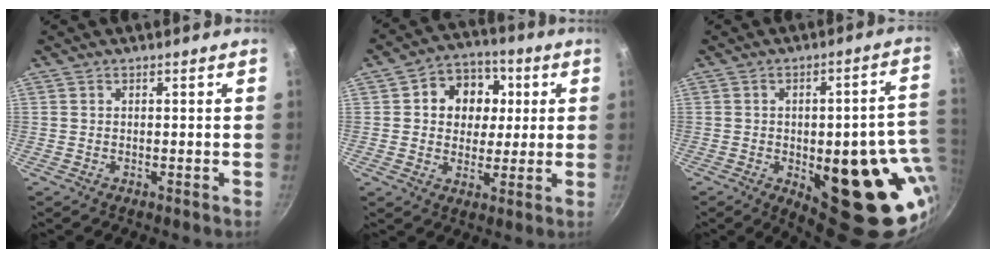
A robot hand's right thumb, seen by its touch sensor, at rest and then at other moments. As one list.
[{"total": 11.6, "force": [2.5, 9.7, 5.9], "torque": [-0.050, 0.003, 0.028]}, {"total": 24.2, "force": [-5.2, 10.7, 21.1], "torque": [-0.197, 0.007, -0.052]}]